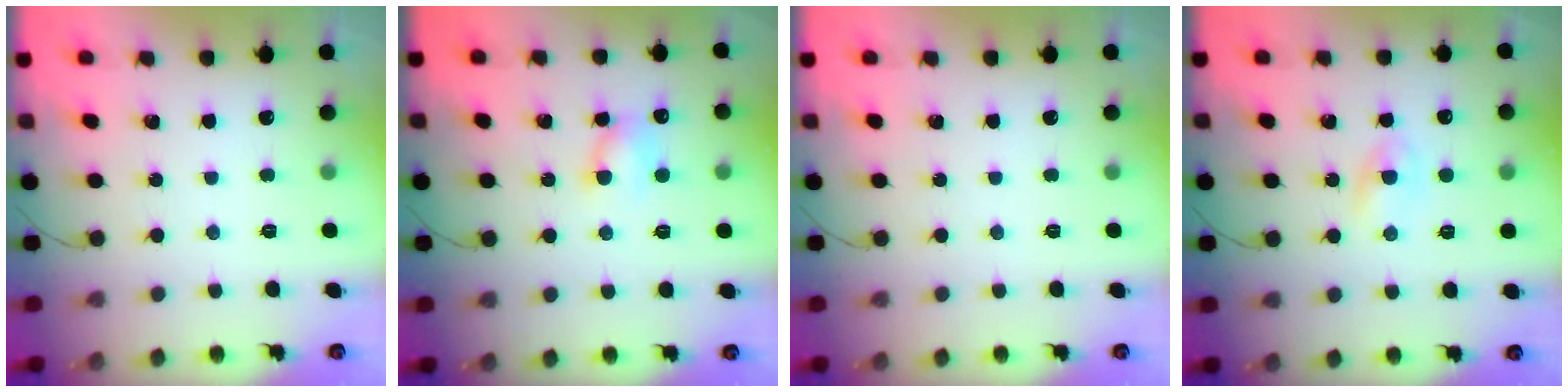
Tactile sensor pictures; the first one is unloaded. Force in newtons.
{"total": 5.4, "press": 5.3, "slide": 0.9}
{"total": 0.0}
{"total": 2.2, "press": 2.0, "slide": 0.9}